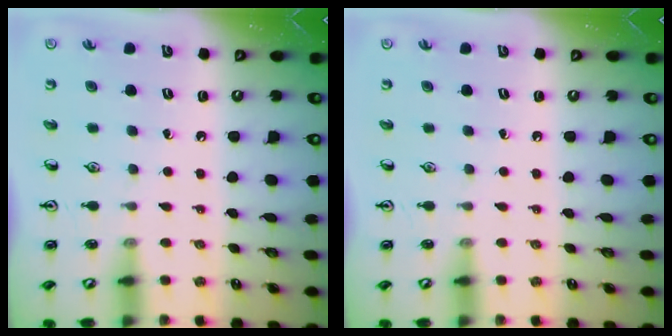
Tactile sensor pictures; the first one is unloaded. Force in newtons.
{"total": 0.0}